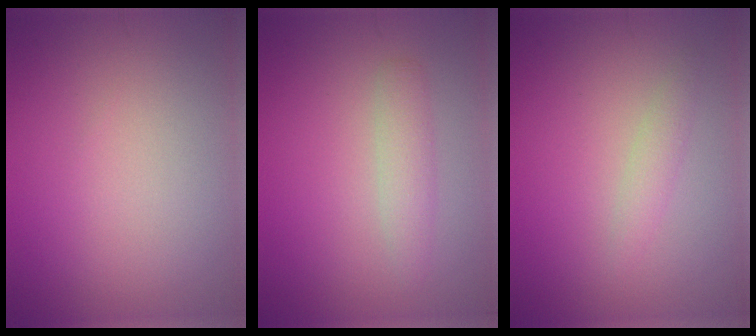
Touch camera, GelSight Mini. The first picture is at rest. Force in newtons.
{"total": 1.9, "press": 1.9, "slide": 0.1}
{"total": 1.3, "press": 1.3, "slide": 0.0}